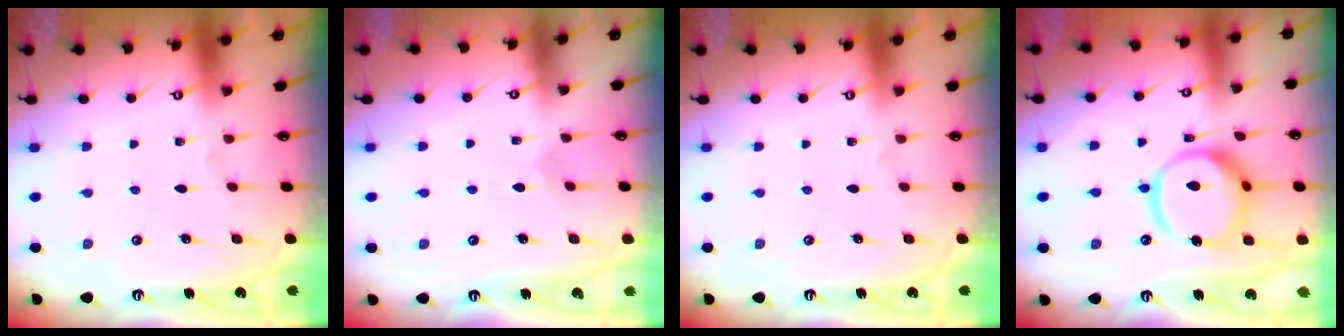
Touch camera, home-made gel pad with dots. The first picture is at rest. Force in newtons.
{"total": 2.1, "press": 2.1, "slide": 0.3}
{"total": 0.0}
{"total": 15.6, "press": 15.5, "slide": 1.4}